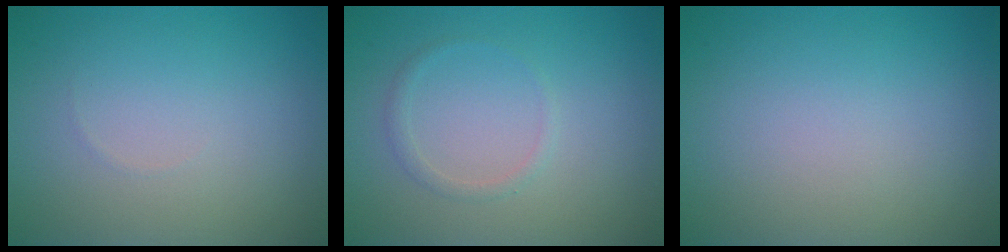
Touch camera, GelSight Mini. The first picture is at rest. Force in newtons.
{"total": 1.0, "press": 1.0, "slide": 0.1}
{"total": 0.0}